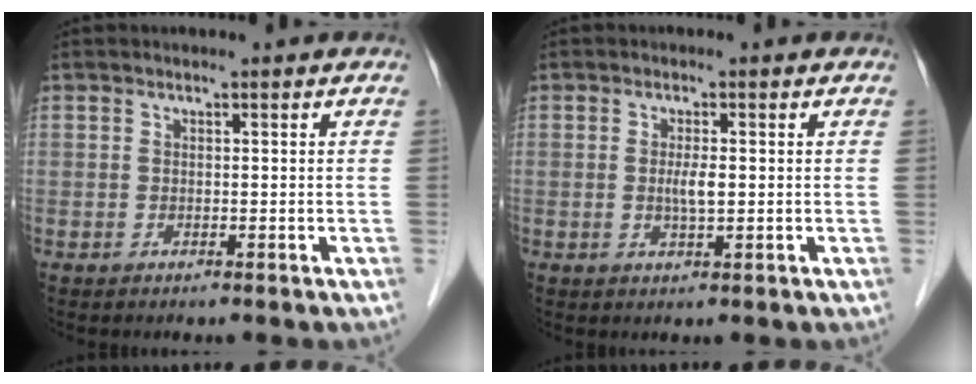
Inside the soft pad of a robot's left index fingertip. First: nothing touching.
{"total": 2.4, "force": [0.0, 0.3, 2.3], "torque": [-0.047, -0.002, 0.001]}